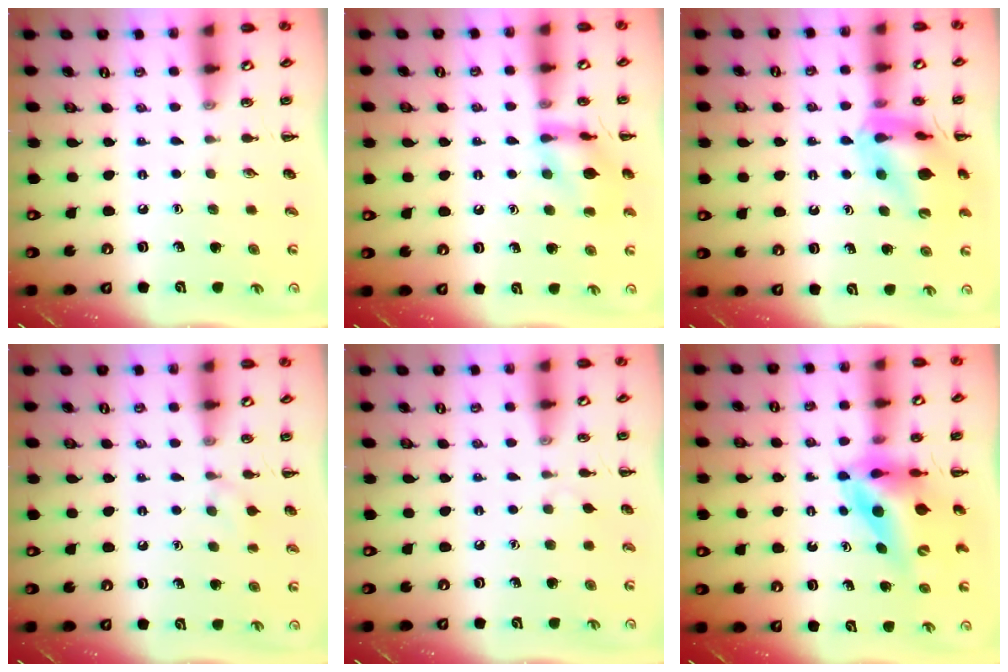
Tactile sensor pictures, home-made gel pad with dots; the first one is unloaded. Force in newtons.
{"total": 12.6, "press": 12.6, "slide": 0.4}
{"total": 16.6, "press": 16.4, "slide": 2.3}
{"total": 6.4, "press": 6.1, "slide": 1.7}
{"total": 2.3, "press": 2.1, "slide": 0.9}
{"total": 10.4, "press": 9.9, "slide": 3.1}